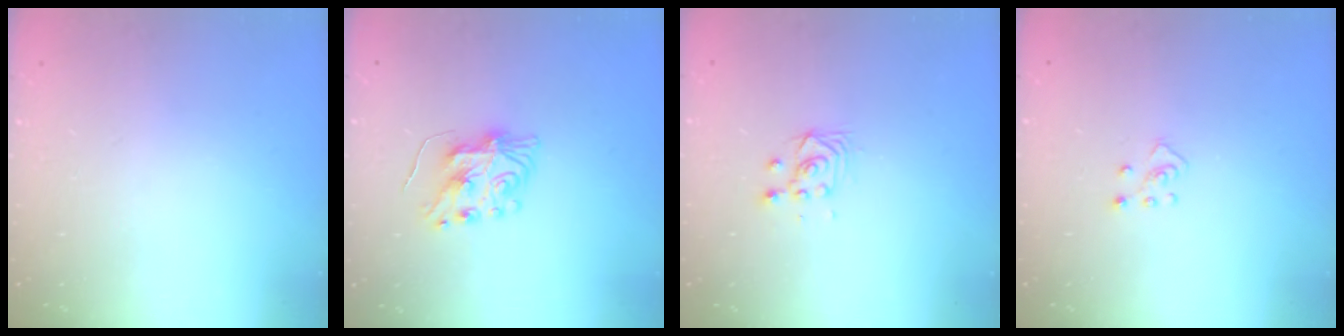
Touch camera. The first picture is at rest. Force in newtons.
{"total": 8.2, "press": 8.2, "slide": 0.7}
{"total": 3.3, "press": 3.2, "slide": 0.7}
{"total": 4.6, "press": 4.6, "slide": 0.3}